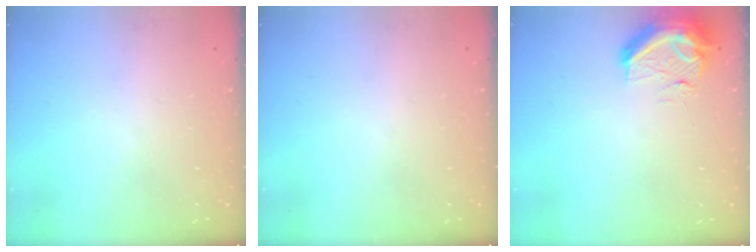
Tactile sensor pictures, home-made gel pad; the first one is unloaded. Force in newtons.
{"total": 0.0}
{"total": 20.4, "press": 13.8, "slide": 15.0}